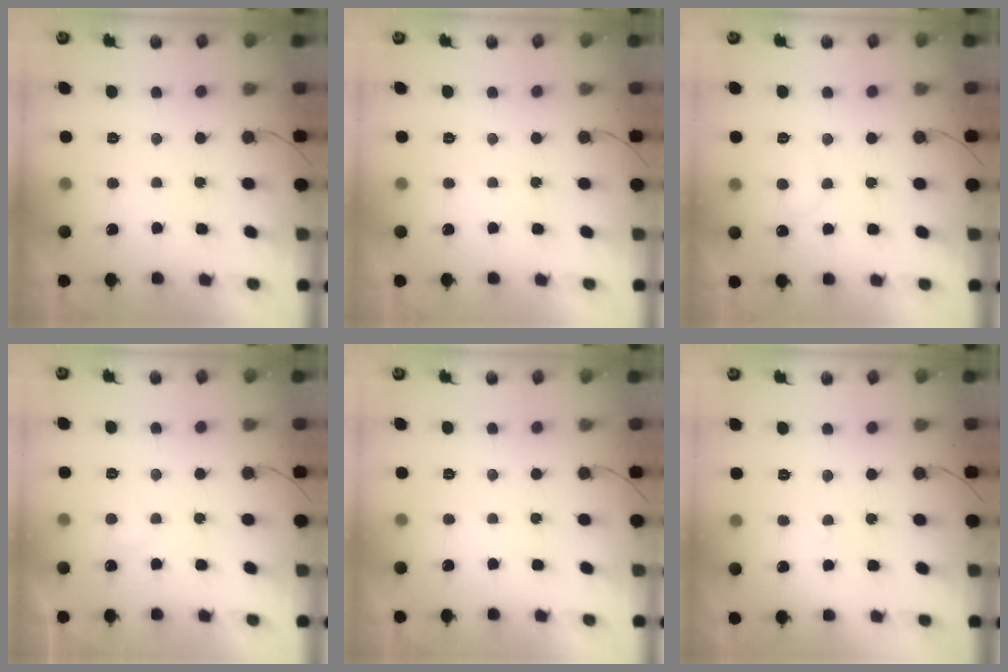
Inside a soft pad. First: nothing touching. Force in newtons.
{"total": 0.0}
{"total": 7.7, "press": 7.7, "slide": 0.3}
{"total": 5.6, "press": 5.6, "slide": 0.3}
{"total": 0.0}
{"total": 2.6, "press": 2.5, "slide": 0.2}